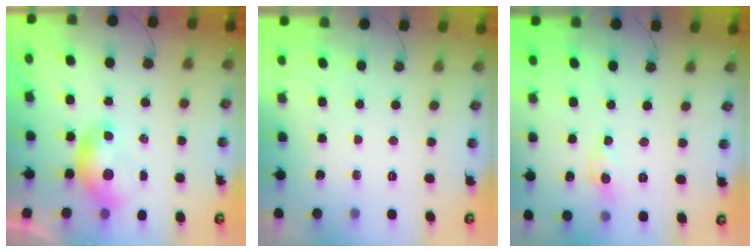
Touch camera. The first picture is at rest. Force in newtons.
{"total": 0.0}
{"total": 0.0}